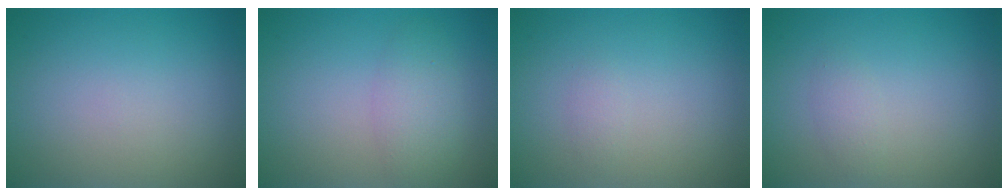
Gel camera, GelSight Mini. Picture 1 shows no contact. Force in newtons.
{"total": 2.8, "press": 2.8, "slide": 0.2}
{"total": 0.7, "press": 0.7, "slide": 0.0}
{"total": 1.1, "press": 1.1, "slide": 0.0}